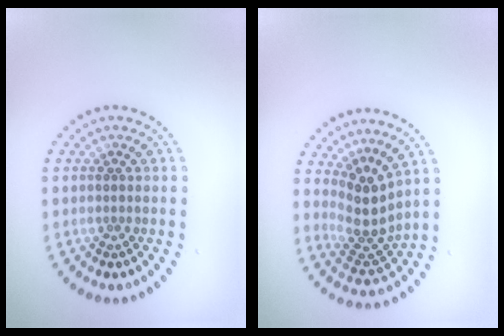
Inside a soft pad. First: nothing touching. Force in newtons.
{"total": 3.7, "press": 2.8, "slide": 2.5}